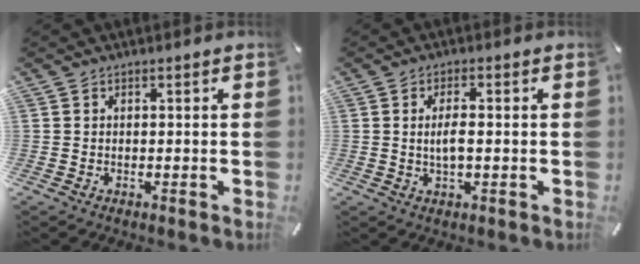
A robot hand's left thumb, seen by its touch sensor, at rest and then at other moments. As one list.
[{"total": 4.2, "force": [0.0, 1.3, 4.0], "torque": [-0.080, -0.003, -0.004]}]